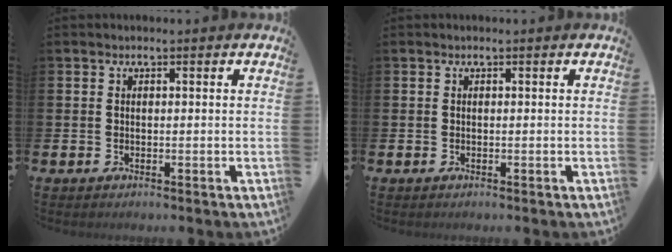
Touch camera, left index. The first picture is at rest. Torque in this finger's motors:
{"motor_torque": [0.00, 0.00, 0.00, 0.01]}